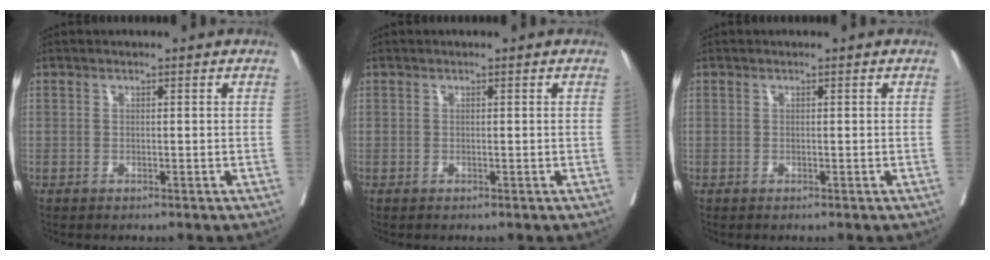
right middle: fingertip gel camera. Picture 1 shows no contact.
{"total": 0.0}
{"total": 0.0}